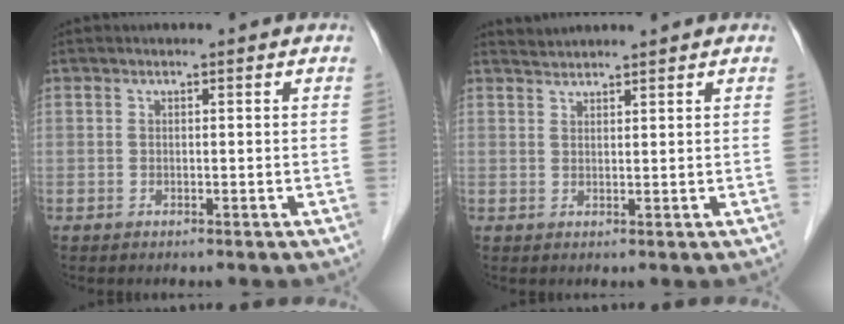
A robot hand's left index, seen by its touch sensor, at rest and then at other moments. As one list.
[{"total": 2.9, "force": [2.8, -0.3, 0.0], "torque": [-0.004, 0.022, 0.058]}]